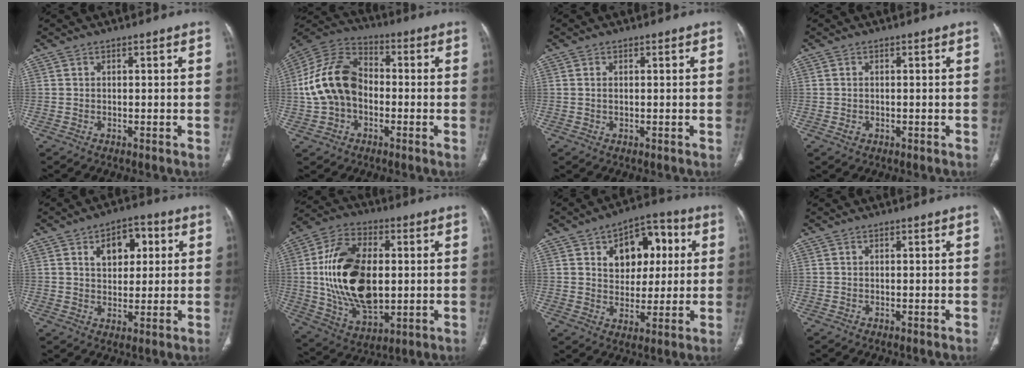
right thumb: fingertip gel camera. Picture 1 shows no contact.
{"total": 14.9, "force": [-1.3, 10.7, 10.3], "torque": [-0.193, 0.039, -0.034]}
{"total": 1.0, "force": [0.2, 0.5, 0.8], "torque": [-0.020, 0.002, 0.007]}
{"total": 1.1, "force": [-0.2, 0.9, 0.6], "torque": [-0.014, 0.003, -0.002]}
{"total": 8.6, "force": [2.9, 5.5, 5.9], "torque": [-0.051, 0.000, 0.040]}
{"total": 21.5, "force": [1.2, 12.6, 17.4], "torque": [-0.313, -0.003, 0.031]}
{"total": 13.0, "force": [3.8, 8.9, 8.6], "torque": [-0.070, 0.007, 0.056]}
{"total": 0.0}